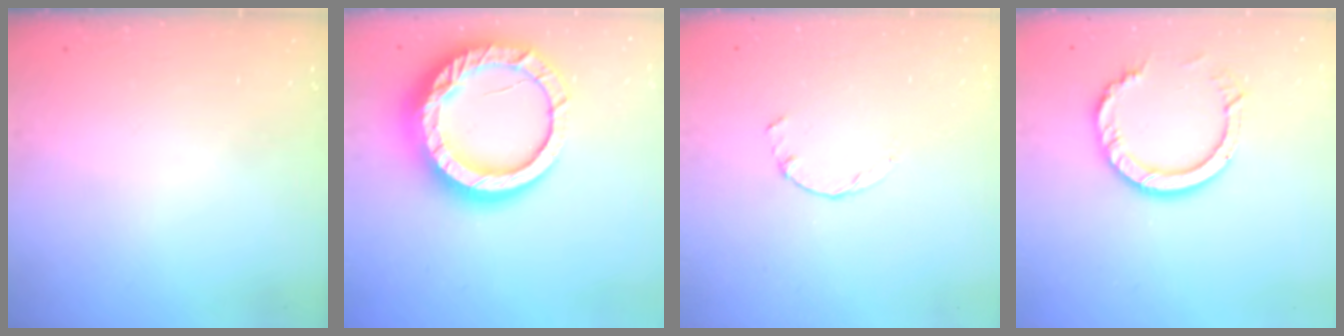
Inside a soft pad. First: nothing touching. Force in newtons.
{"total": 22.6, "press": 22.5, "slide": 2.2}
{"total": 0.9, "press": 0.9, "slide": 0.3}
{"total": 10.1, "press": 10.1, "slide": 0.9}